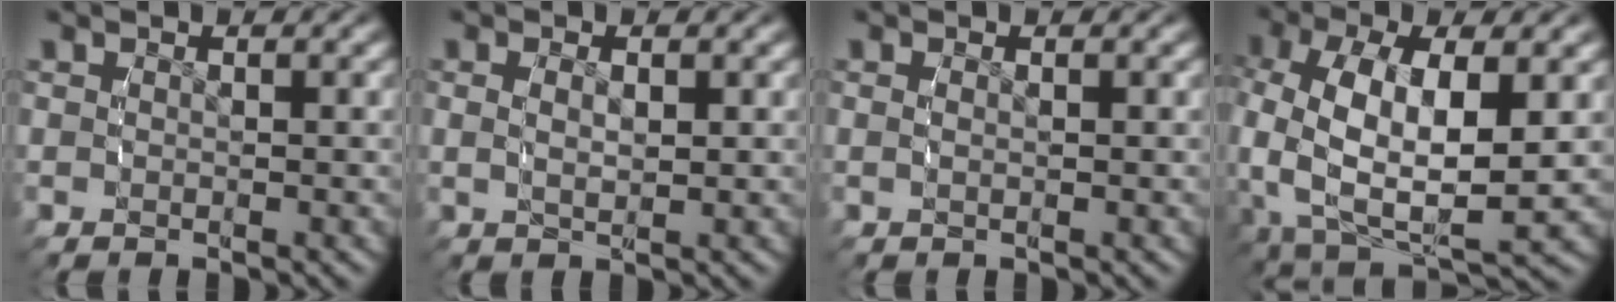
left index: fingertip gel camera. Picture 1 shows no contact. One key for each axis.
{"total": 1.6, "fx": 0.4, "fy": 0.5, "fz": 1.4, "tx": -0.026, "ty": -0.007, "tz": 0.014}
{"total": 0.5, "fx": 0.0, "fy": -0.3, "fz": 0.5, "tx": -0.008, "ty": -0.003, "tz": 0.003}
{"total": 11.8, "fx": -0.6, "fy": 7.8, "fz": 8.8, "tx": -0.200, "ty": -0.048, "tz": 0.013}